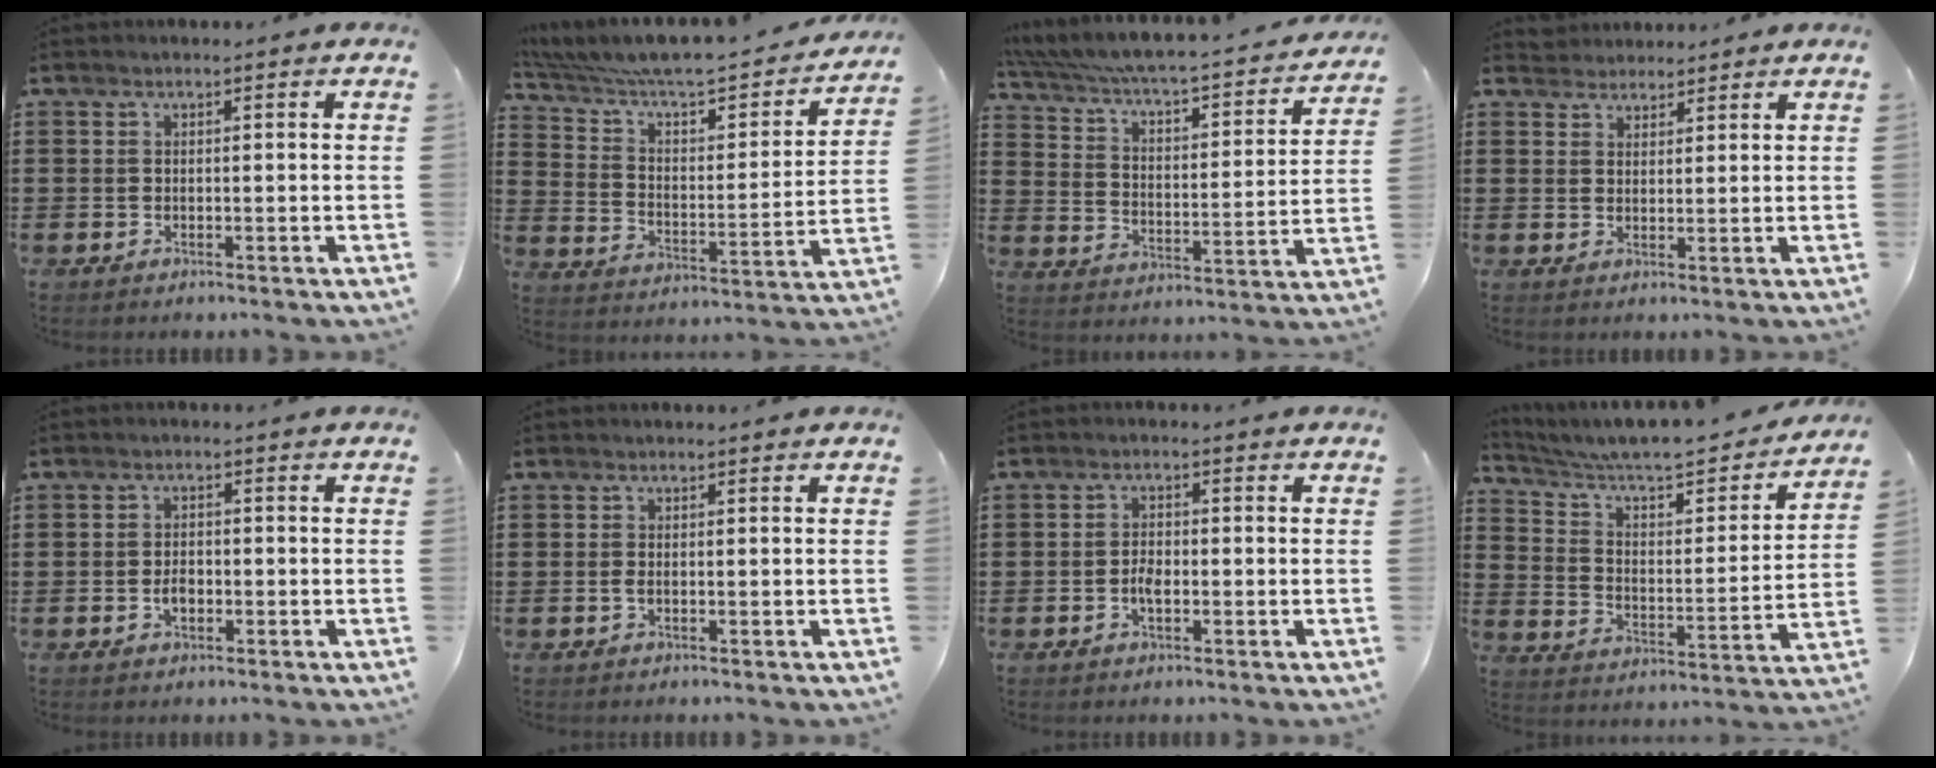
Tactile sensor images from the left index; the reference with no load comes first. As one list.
[{"total": 5.8, "force": [5.0, 1.5, 2.5], "torque": [-0.078, -0.048, 0.079]}, {"total": 3.9, "force": [3.2, 0.6, 2.1], "torque": [-0.060, -0.037, 0.044]}, {"total": 2.3, "force": [2.1, 0.8, -0.4], "torque": [0.000, 0.002, 0.042]}, {"total": 2.1, "force": [-0.5, 1.1, 1.7], "torque": [-0.034, 0.001, -0.009]}, {"total": 0.7, "force": [-0.2, 0.1, 0.7], "torque": [-0.012, -0.004, -0.002]}, {"total": 2.4, "force": [-0.7, 1.0, 2.1], "torque": [-0.047, -0.002, -0.014]}, {"total": 5.6, "force": [4.9, 1.3, 2.4], "torque": [-0.074, -0.042, 0.077]}]